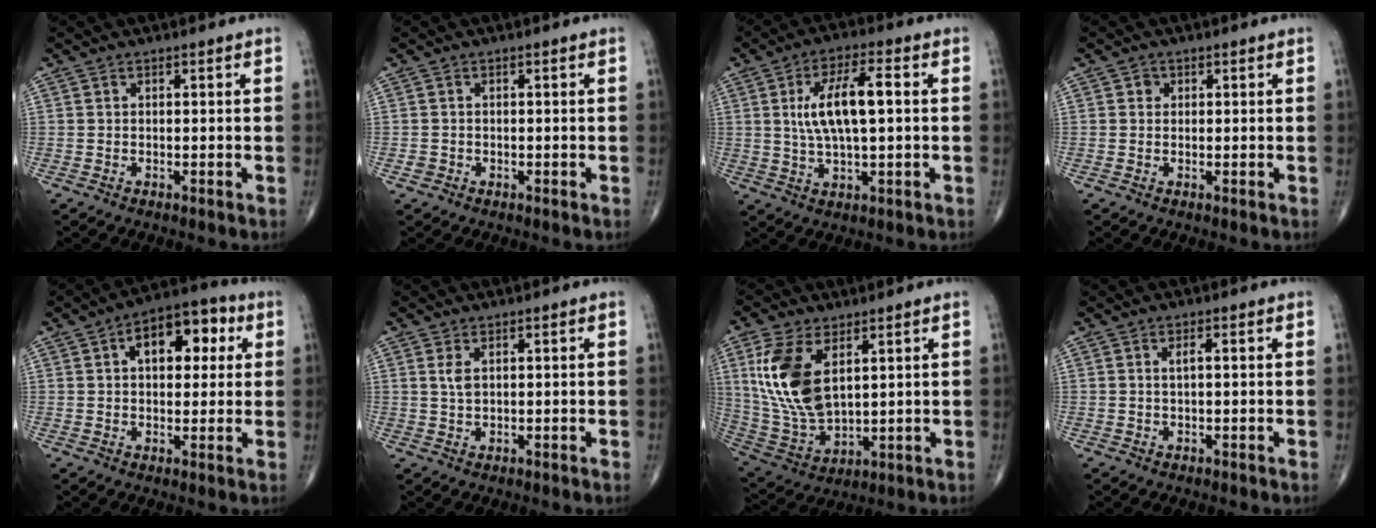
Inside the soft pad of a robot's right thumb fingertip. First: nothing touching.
{"total": 1.0, "force": [-0.4, 0.9, 0.3], "torque": [-0.001, 0.005, -0.007]}
{"total": 11.2, "force": [1.5, 3.8, 10.4], "torque": [-0.195, 0.010, 0.026]}
{"total": 1.2, "force": [0.3, 1.1, 0.3], "torque": [0.003, 0.001, 0.001]}
{"total": 11.9, "force": [3.5, 6.7, 9.2], "torque": [-0.097, 0.019, 0.044]}
{"total": 2.3, "force": [0.8, 1.1, 1.8], "torque": [-0.035, -0.001, 0.021]}
{"total": 15.2, "force": [4.8, 8.1, 12.0], "torque": [-0.245, -0.019, 0.108]}
{"total": 1.5, "force": [0.3, 0.3, 1.4], "torque": [-0.028, 0.002, 0.006]}